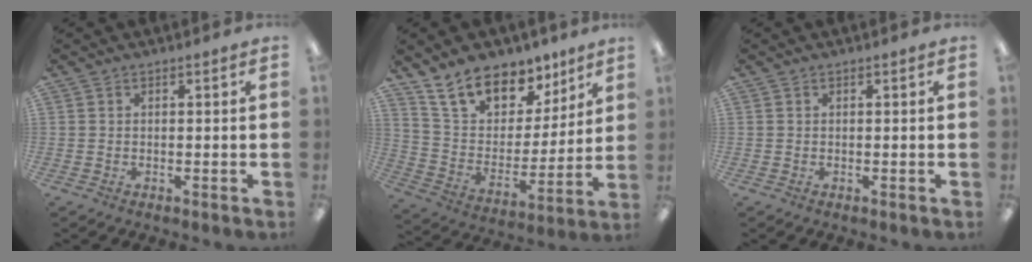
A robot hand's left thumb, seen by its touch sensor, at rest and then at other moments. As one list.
[{"total": 15.9, "force": [12.1, 8.4, 5.9], "torque": [-0.120, -0.075, 0.227]}, {"total": 0.0}]